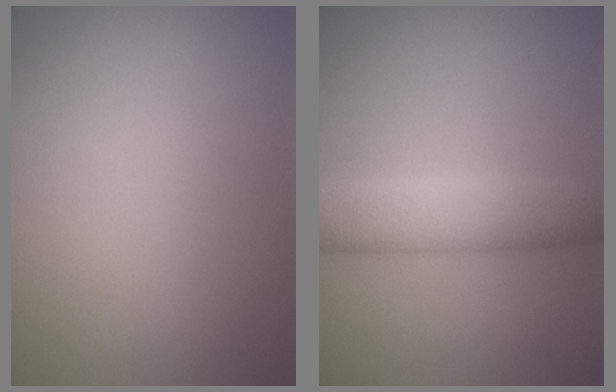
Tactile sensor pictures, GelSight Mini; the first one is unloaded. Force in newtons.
{"total": 4.3, "press": 4.3, "slide": 0.3}